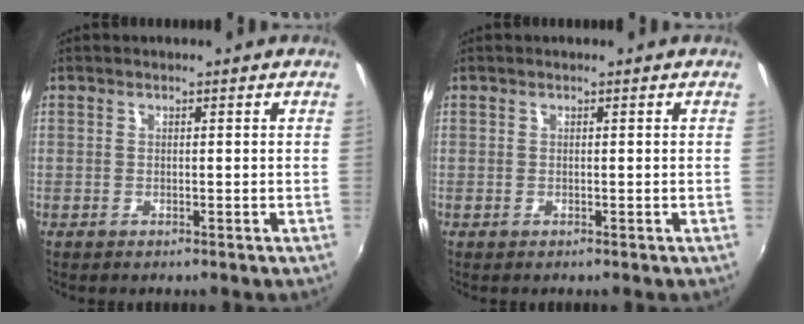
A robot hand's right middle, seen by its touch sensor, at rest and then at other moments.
{"total": 0.0}